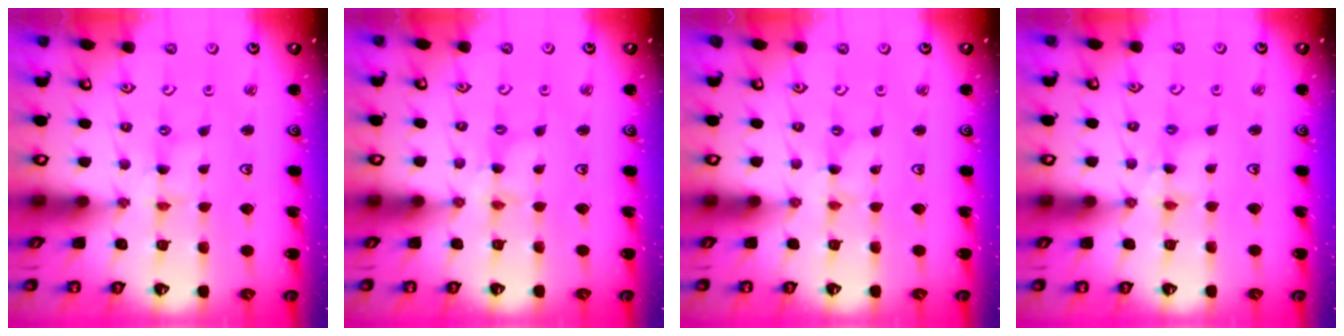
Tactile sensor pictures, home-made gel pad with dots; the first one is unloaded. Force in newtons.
{"total": 1.7, "press": 1.7, "slide": 0.3}
{"total": 0.0}
{"total": 5.2, "press": 5.2, "slide": 0.4}